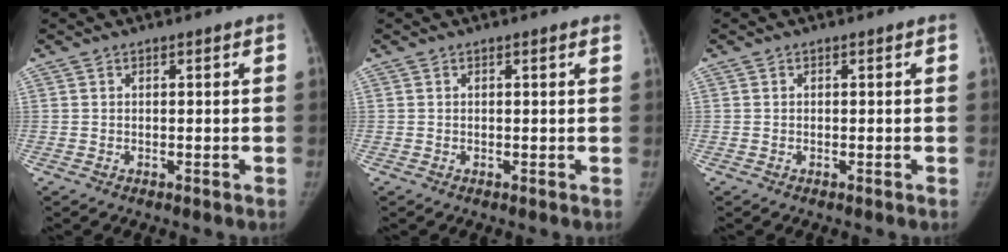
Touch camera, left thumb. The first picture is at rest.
{"total": 0.8, "force": [0.6, 0.1, 0.6], "torque": [-0.004, 0.004, 0.005]}
{"total": 0.0}